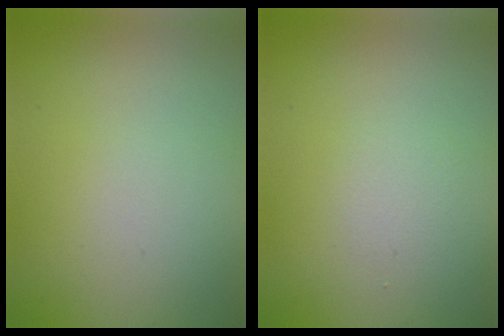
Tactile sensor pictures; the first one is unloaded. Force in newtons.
{"total": 0.9, "press": 0.9, "slide": 0.0}